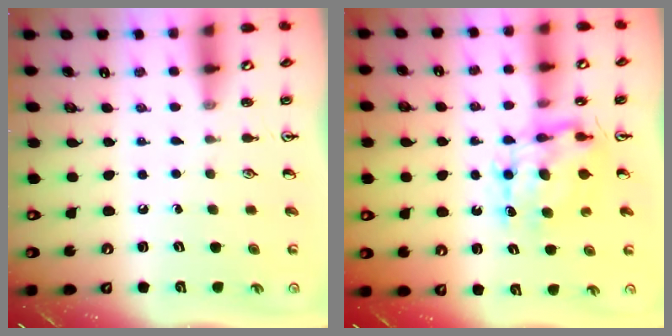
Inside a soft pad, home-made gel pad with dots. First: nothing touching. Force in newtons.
{"total": 8.1, "press": 8.0, "slide": 0.6}